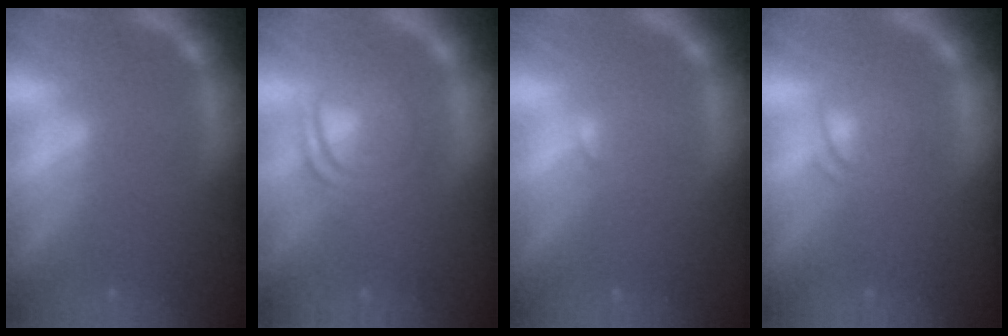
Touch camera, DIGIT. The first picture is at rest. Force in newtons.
{"total": 5.0}
{"total": 1.0}
{"total": 2.4}